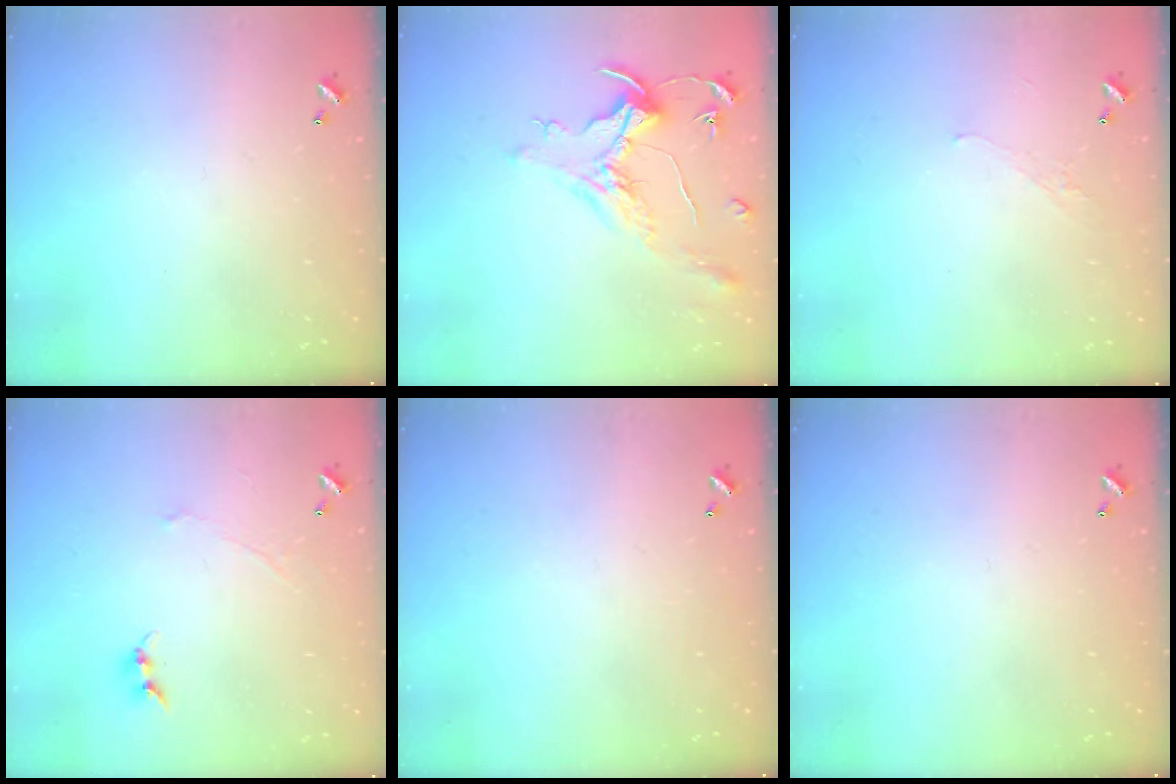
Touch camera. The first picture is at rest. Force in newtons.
{"total": 1.6, "press": 1.4, "slide": 0.7}
{"total": 0.5, "press": 0.1, "slide": 0.5}
{"total": 1.3, "press": 1.2, "slide": 0.5}
{"total": 0.0}
{"total": 0.0}